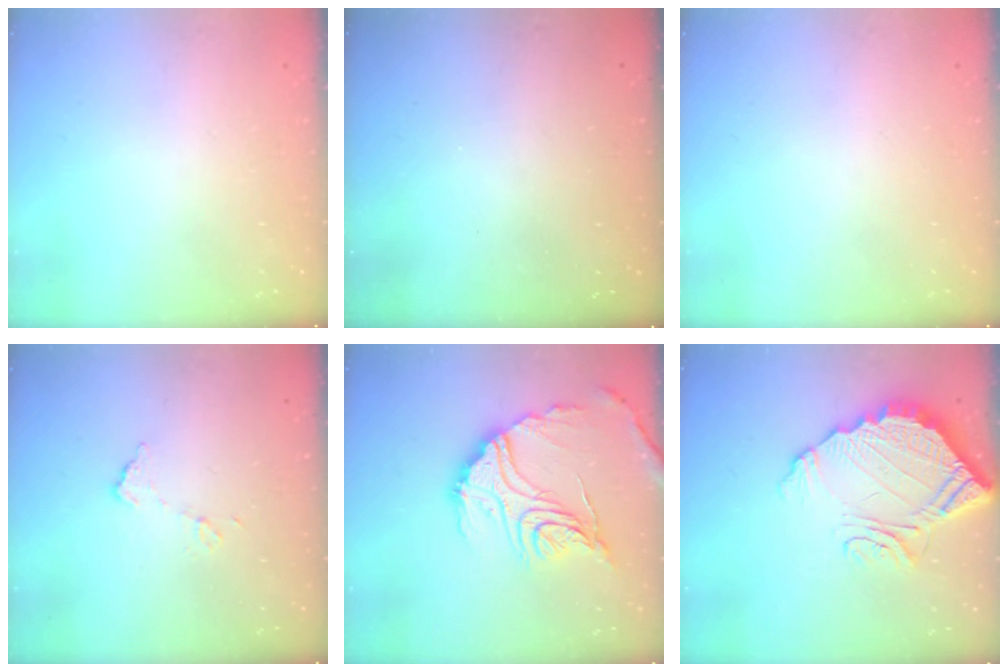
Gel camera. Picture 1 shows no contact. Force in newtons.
{"total": 3.3, "press": 3.3, "slide": 0.1}
{"total": 0.0}
{"total": 6.3, "press": 6.3, "slide": 0.3}
{"total": 22.4, "press": 22.3, "slide": 2.2}
{"total": 15.0, "press": 15.0, "slide": 1.4}